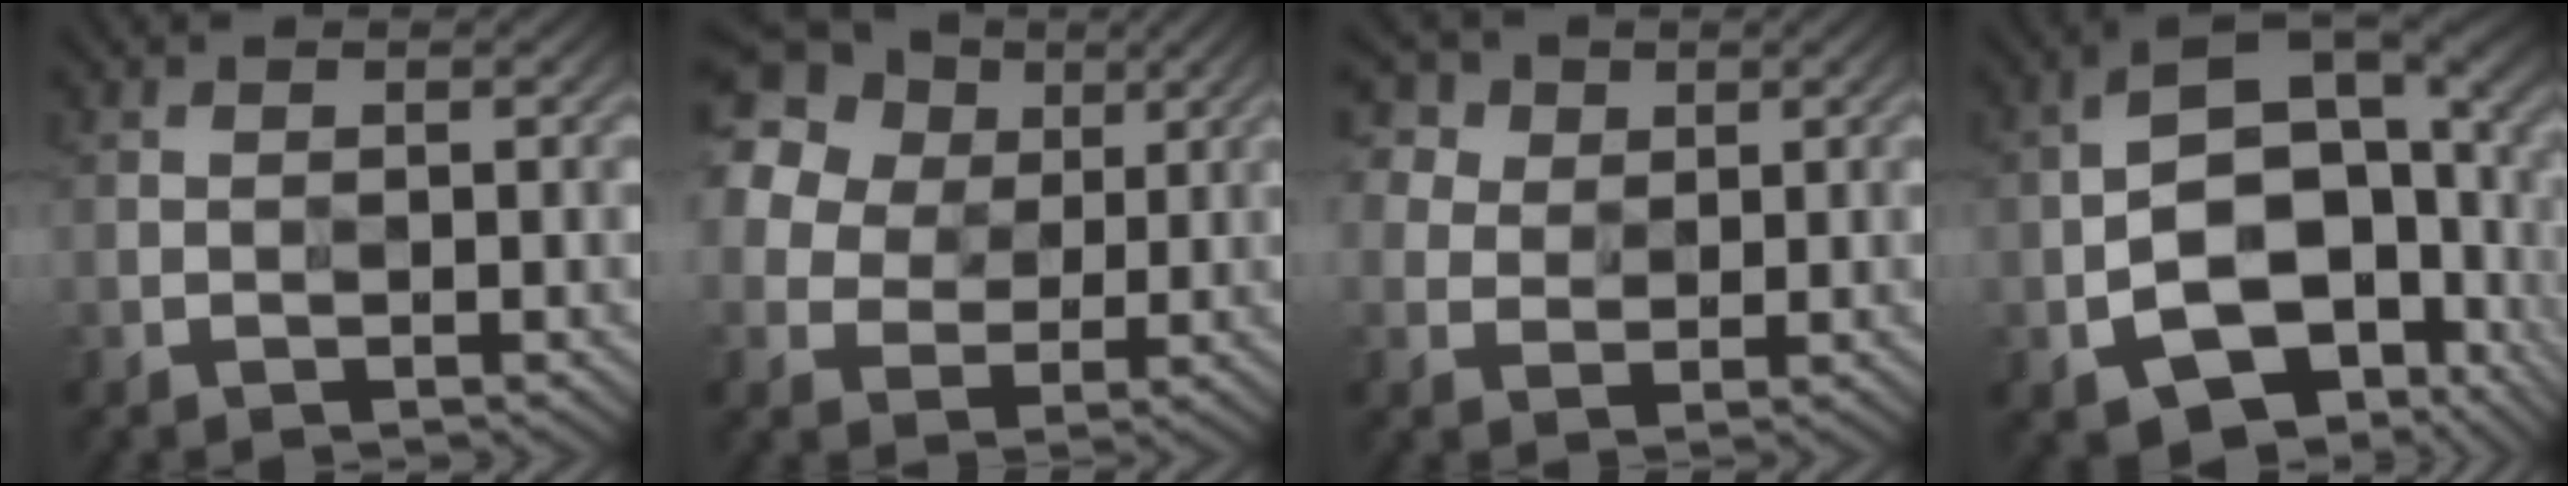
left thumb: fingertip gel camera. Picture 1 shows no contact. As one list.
[{"total": 21.7, "force": [12.0, 15.8, 8.8], "torque": [-0.264, 0.054, 0.226]}, {"total": 6.9, "force": [4.6, 4.7, 2.2], "torque": [-0.096, 0.019, 0.082]}, {"total": 12.6, "force": [-4.6, 8.0, 8.7], "torque": [-0.152, -0.022, -0.071]}]